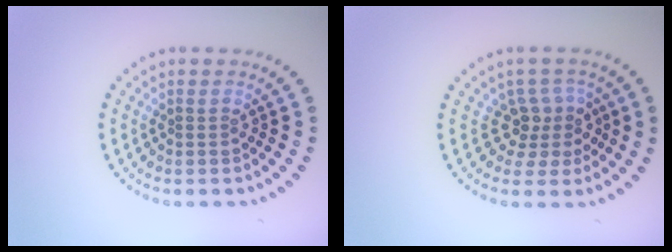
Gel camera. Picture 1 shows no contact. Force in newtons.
{"total": 3.0, "press": 2.3, "slide": 2.0}